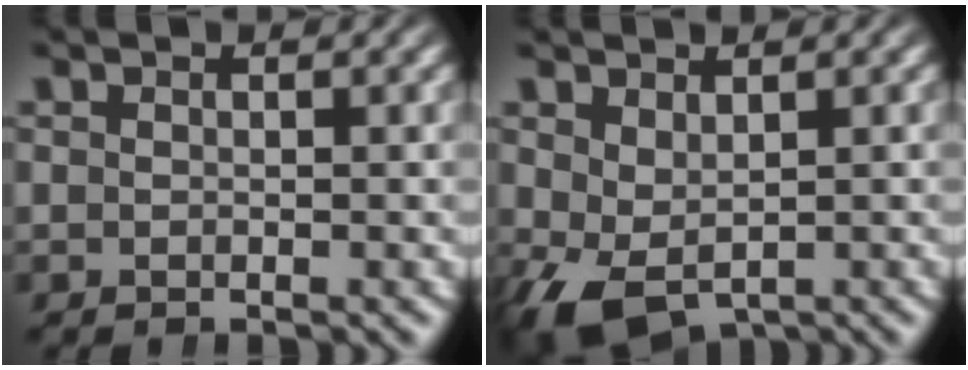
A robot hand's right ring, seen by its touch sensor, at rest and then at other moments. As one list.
[{"total": 4.9, "force": [-2.8, 2.9, 2.8], "torque": [-0.068, -0.036, -0.021]}]